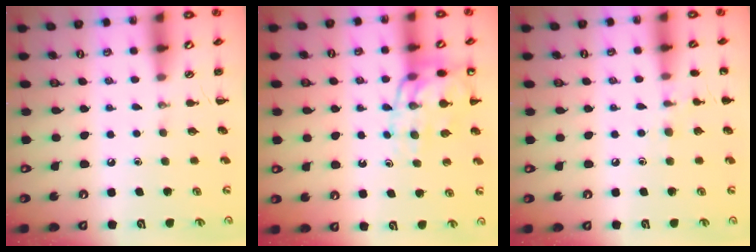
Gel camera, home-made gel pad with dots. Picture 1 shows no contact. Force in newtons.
{"total": 13.3, "press": 13.1, "slide": 2.5}
{"total": 6.9, "press": 6.7, "slide": 1.9}